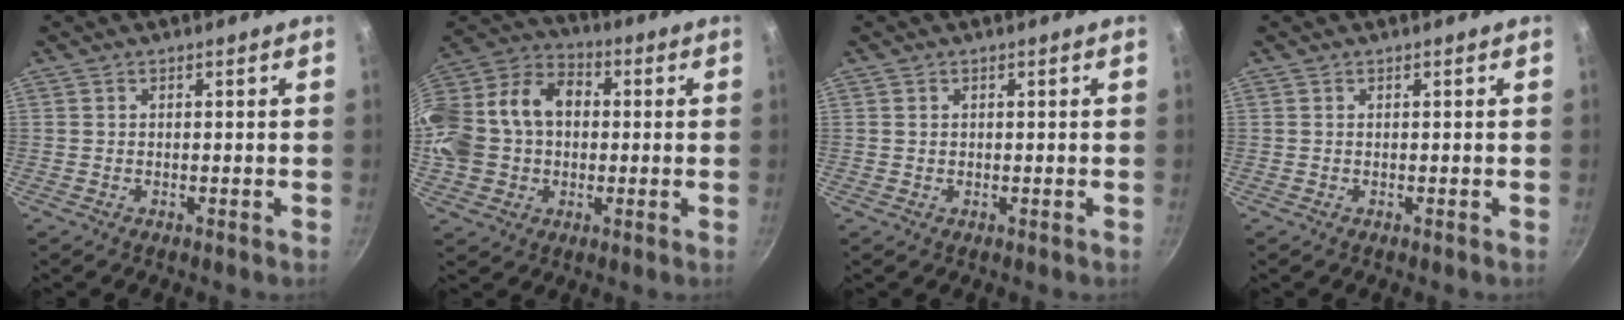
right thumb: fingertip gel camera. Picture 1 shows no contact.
{"total": 20.9, "force": [0.6, 16.2, 13.3], "torque": [-0.257, 0.056, 0.001]}
{"total": 0.6, "force": [0.2, 0.5, 0.1], "torque": [0.001, 0.002, 0.003]}
{"total": 0.0}